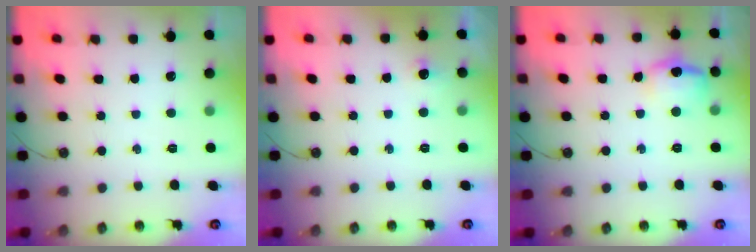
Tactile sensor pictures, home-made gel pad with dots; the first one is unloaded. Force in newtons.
{"total": 4.8, "press": 4.7, "slide": 1.0}
{"total": 11.2, "press": 11.2, "slide": 1.4}